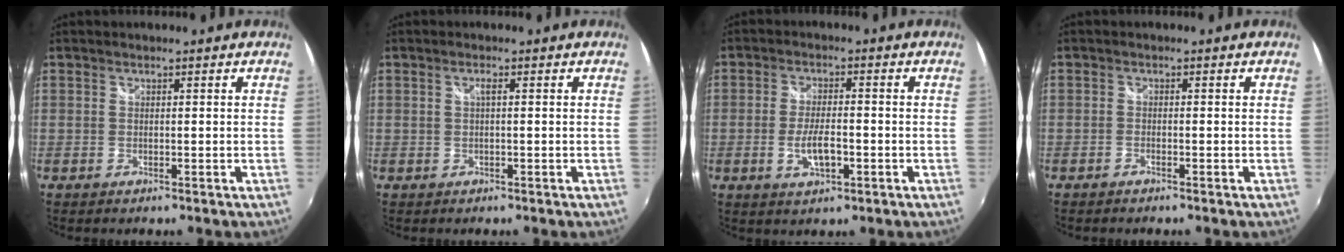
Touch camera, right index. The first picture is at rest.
{"total": 1.0, "force": [0.1, 0.0, 1.0], "torque": [-0.018, 0.002, -0.001]}
{"total": 5.5, "force": [-1.8, 2.0, 4.8], "torque": [-0.098, -0.005, -0.031]}
{"total": 0.7, "force": [-0.6, 0.2, 0.3], "torque": [-0.013, -0.001, -0.017]}